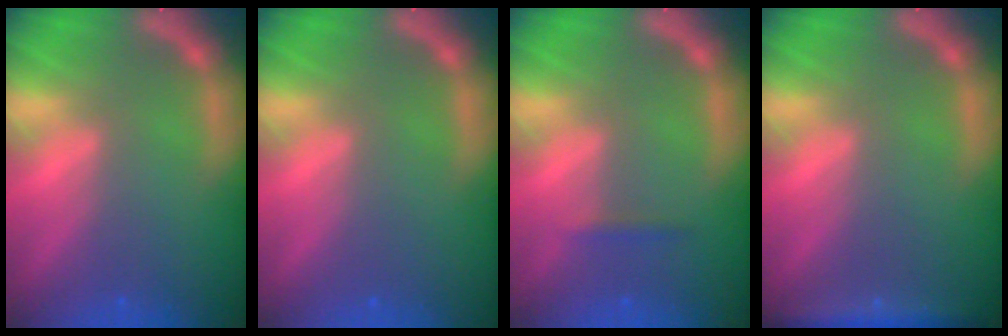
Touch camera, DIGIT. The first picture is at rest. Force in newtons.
{"total": 0.0}
{"total": 0.9}
{"total": 3.5}